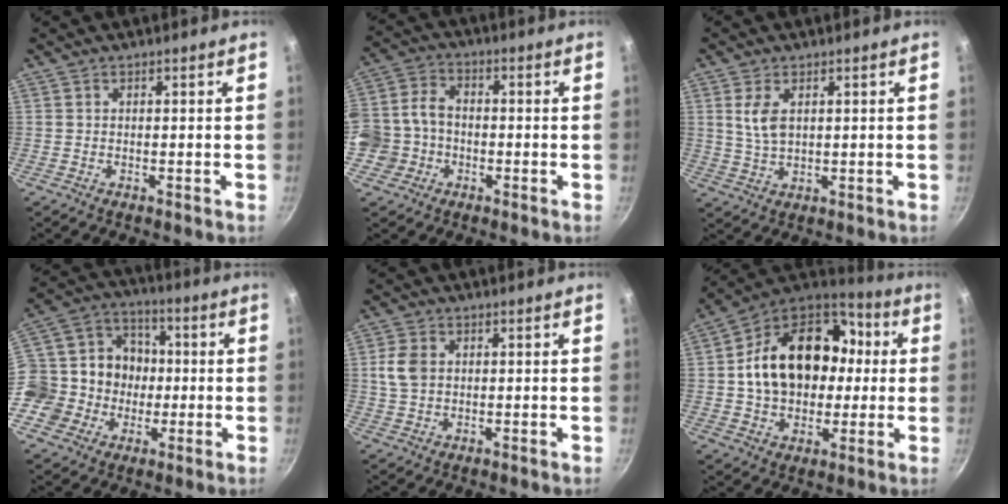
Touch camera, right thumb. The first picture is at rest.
{"total": 10.2, "force": [-2.7, 8.5, 4.9], "torque": [-0.079, 0.033, -0.061]}
{"total": 5.4, "force": [1.6, 3.0, 4.1], "torque": [-0.076, -0.009, 0.035]}
{"total": 16.0, "force": [-1.8, 14.5, 6.5], "torque": [-0.086, 0.034, -0.036]}
{"total": 5.3, "force": [0.8, 4.0, 3.4], "torque": [-0.062, 0.003, 0.014]}
{"total": 23.7, "force": [2.0, 17.5, 15.8], "torque": [-0.248, 0.045, 0.031]}